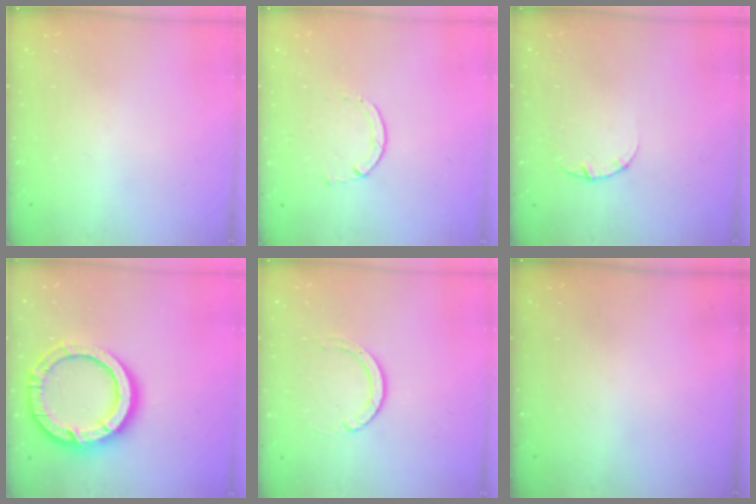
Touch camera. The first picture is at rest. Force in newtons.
{"total": 1.7, "press": 1.6, "slide": 0.2}
{"total": 2.6, "press": 2.6, "slide": 0.3}
{"total": 16.6, "press": 16.5, "slide": 1.4}
{"total": 3.1, "press": 3.1, "slide": 0.3}
{"total": 0.0}